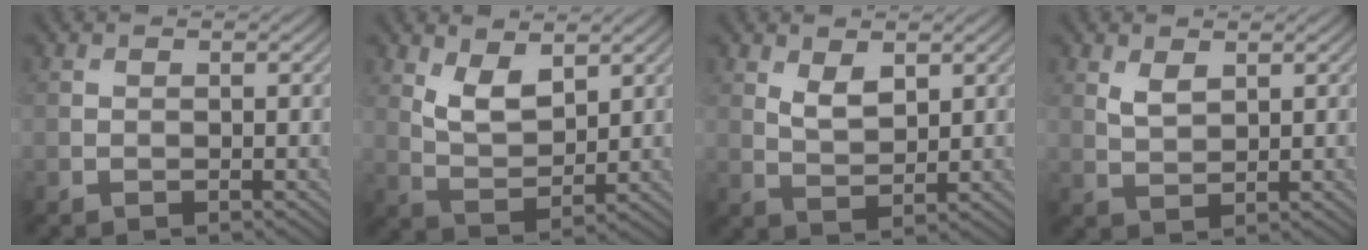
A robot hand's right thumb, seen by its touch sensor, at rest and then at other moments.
{"total": 5.4, "force": [3.0, 2.7, 3.7], "torque": [-0.079, -0.013, 0.060]}
{"total": 3.4, "force": [1.8, 1.7, 2.4], "torque": [-0.054, -0.006, 0.040]}
{"total": 2.4, "force": [1.4, 1.2, 1.6], "torque": [-0.039, -0.004, 0.032]}